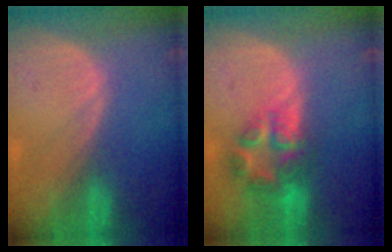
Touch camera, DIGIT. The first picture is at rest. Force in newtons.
{"total": 6.9, "press": 6.5, "slide": 2.2}